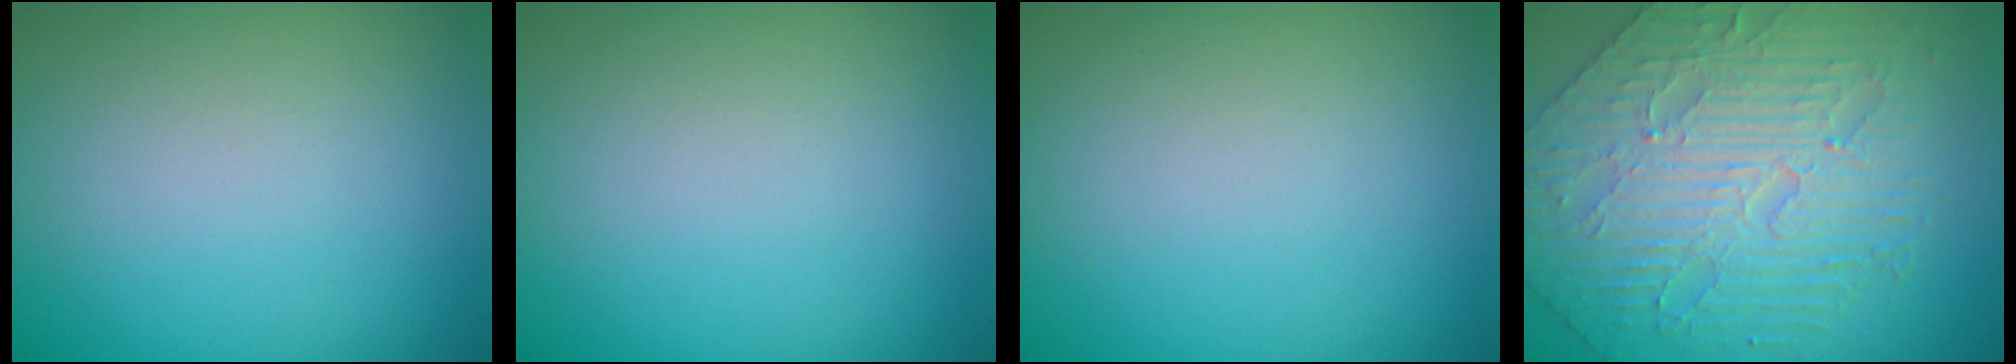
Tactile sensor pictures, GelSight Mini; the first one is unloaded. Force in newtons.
{"total": 0.0}
{"total": 0.0}
{"total": 6.4, "press": 5.4, "slide": 3.4}